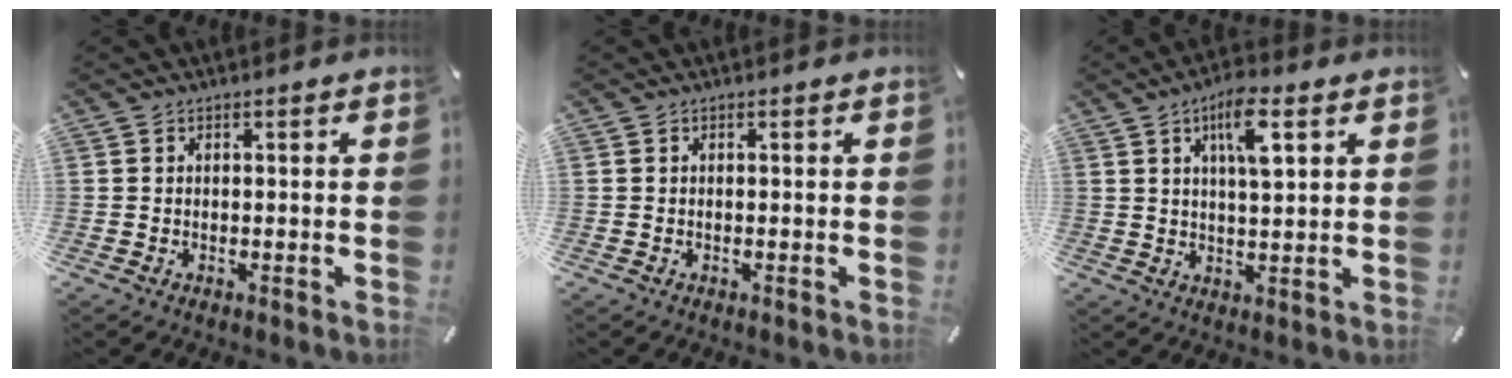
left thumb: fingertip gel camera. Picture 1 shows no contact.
{"total": 0.0}
{"total": 8.2, "force": [3.8, 2.5, 6.8], "torque": [-0.117, -0.003, 0.060]}